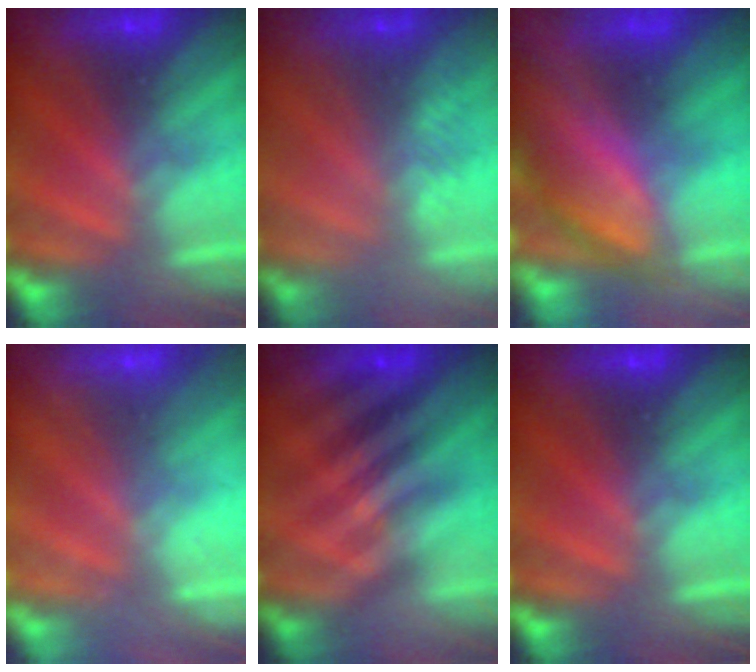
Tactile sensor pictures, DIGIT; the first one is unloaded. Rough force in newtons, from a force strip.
{"total": 2.6}
{"total": 7.5}
{"total": 2.4}
{"total": 2.3}
{"total": 0.0}